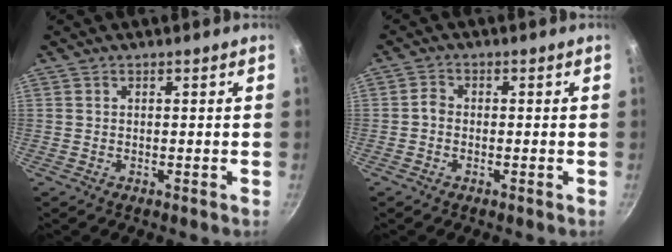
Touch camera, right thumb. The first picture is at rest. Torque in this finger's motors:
{"motor_torque": [0.12, 0.09, 0.31, 0.04, -0.03]}